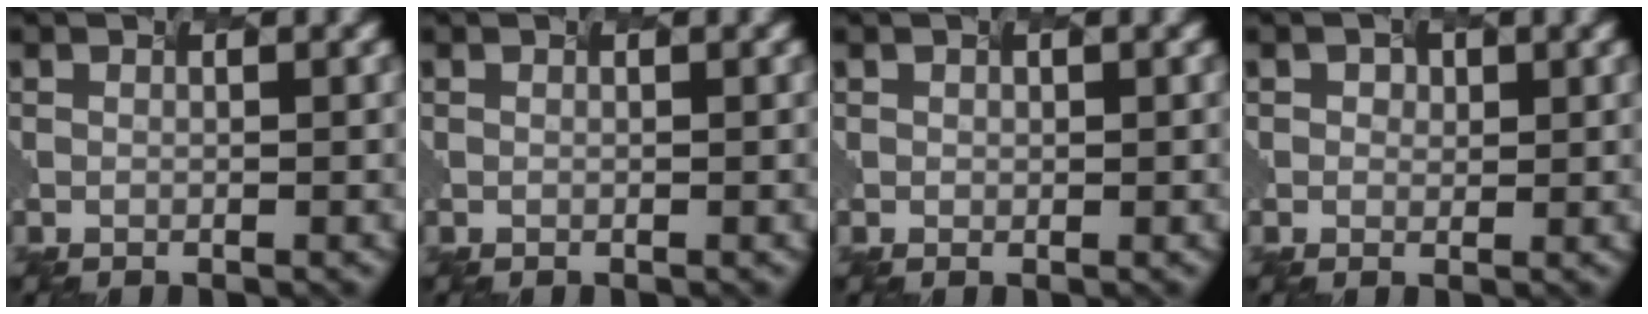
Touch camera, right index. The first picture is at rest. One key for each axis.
{"total": 0.0}
{"total": 0.5, "fx": 0.0, "fy": -0.2, "fz": -0.5, "tx": -0.001, "ty": -0.001, "tz": 0.015}
{"total": 0.6, "fx": 0.0, "fy": 0.2, "fz": -0.6, "tx": 0.003, "ty": 0.000, "tz": 0.014}